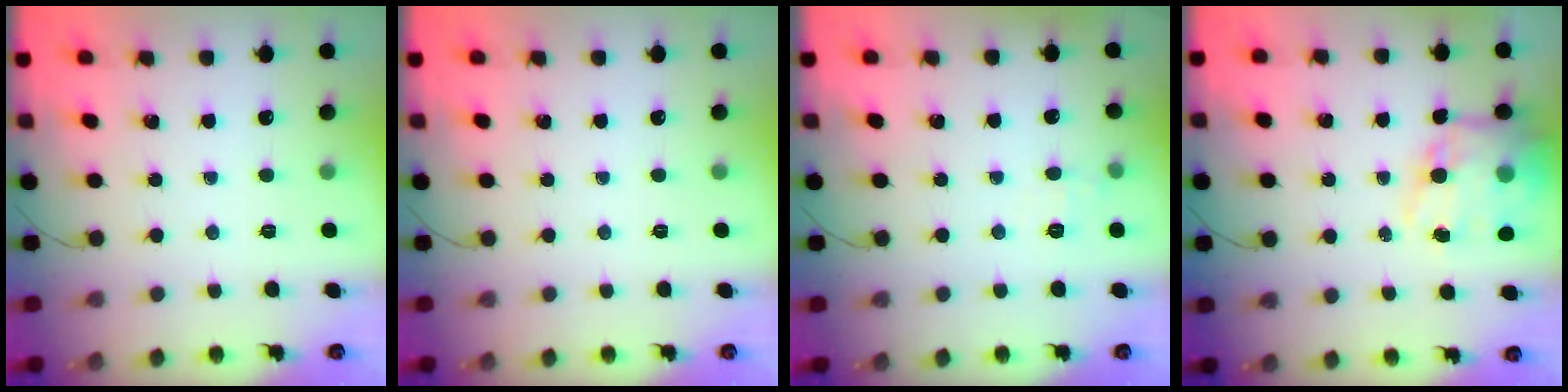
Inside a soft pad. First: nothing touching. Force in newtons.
{"total": 0.0}
{"total": 6.3, "press": 6.1, "slide": 1.3}
{"total": 17.1, "press": 16.7, "slide": 3.6}